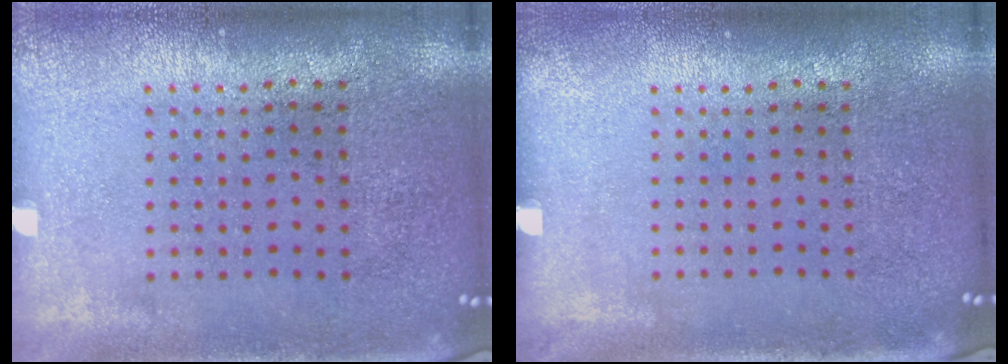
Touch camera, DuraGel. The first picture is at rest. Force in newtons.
{"total": 0.0}